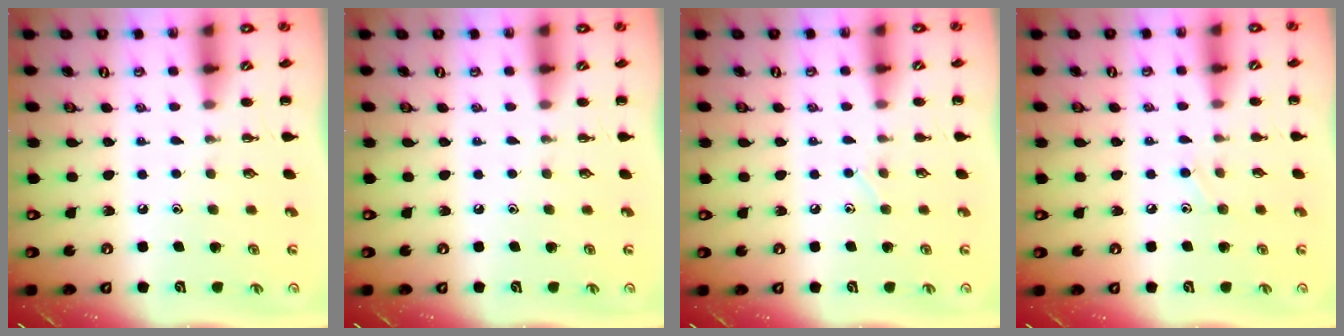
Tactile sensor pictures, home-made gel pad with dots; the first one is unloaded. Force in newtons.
{"total": 0.0}
{"total": 4.2, "press": 4.0, "slide": 1.3}
{"total": 5.8, "press": 5.4, "slide": 1.9}